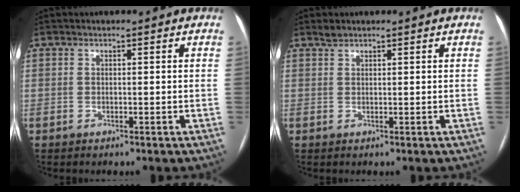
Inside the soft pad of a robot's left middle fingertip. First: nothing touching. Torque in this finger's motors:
{"motor_torque": [0.04, 0.00, 0.00, 0.00]}